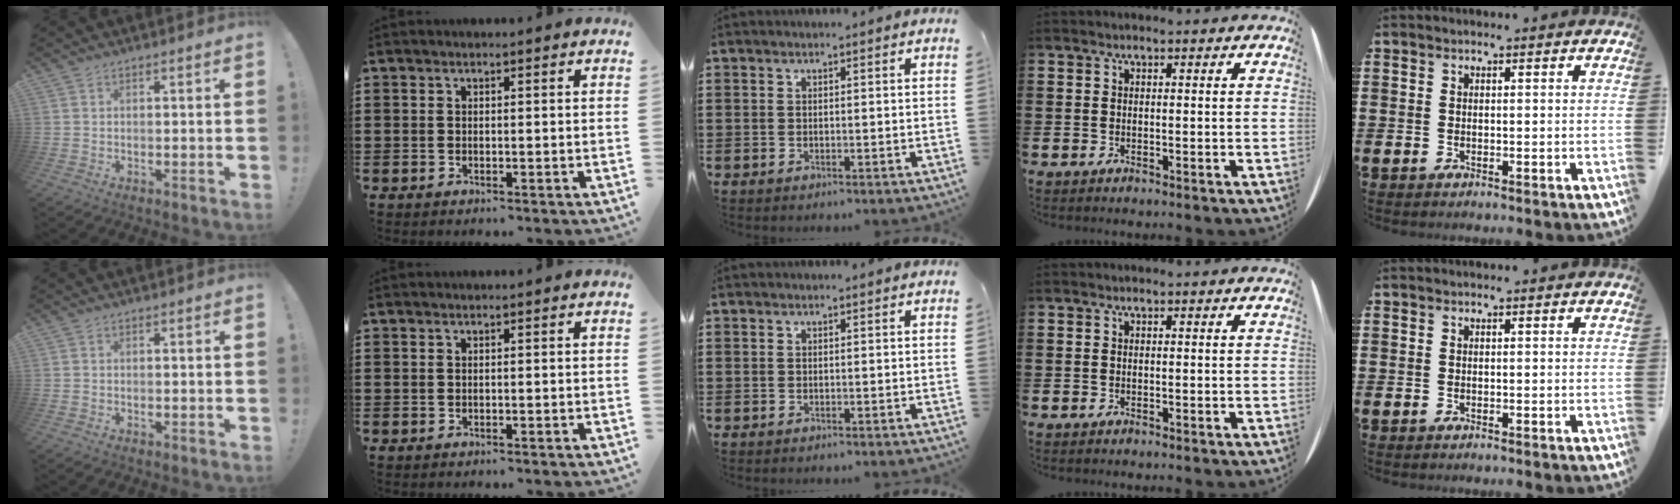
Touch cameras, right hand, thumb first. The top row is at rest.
{"thumb": {"total": 0.7, "force": [-0.5, 0.3, 0.3], "torque": [-0.013, 0.004, -0.007]}}